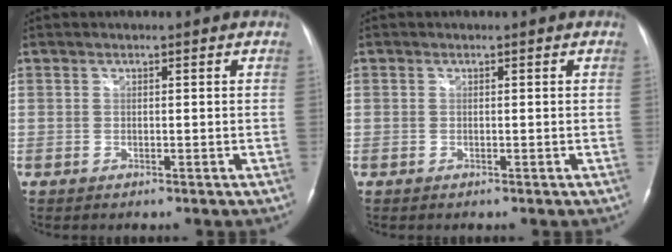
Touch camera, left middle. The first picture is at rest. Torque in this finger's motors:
{"motor_torque": [0.73, -0.75, 0.09, 0.01]}